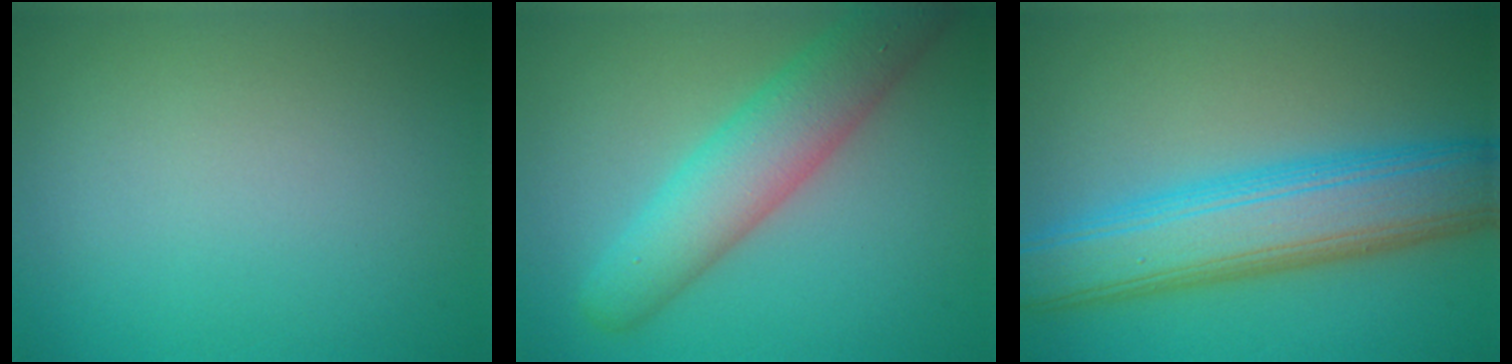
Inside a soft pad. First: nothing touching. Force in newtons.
{"total": 6.2, "press": 6.2, "slide": 0.3}
{"total": 8.9, "press": 8.9, "slide": 0.2}